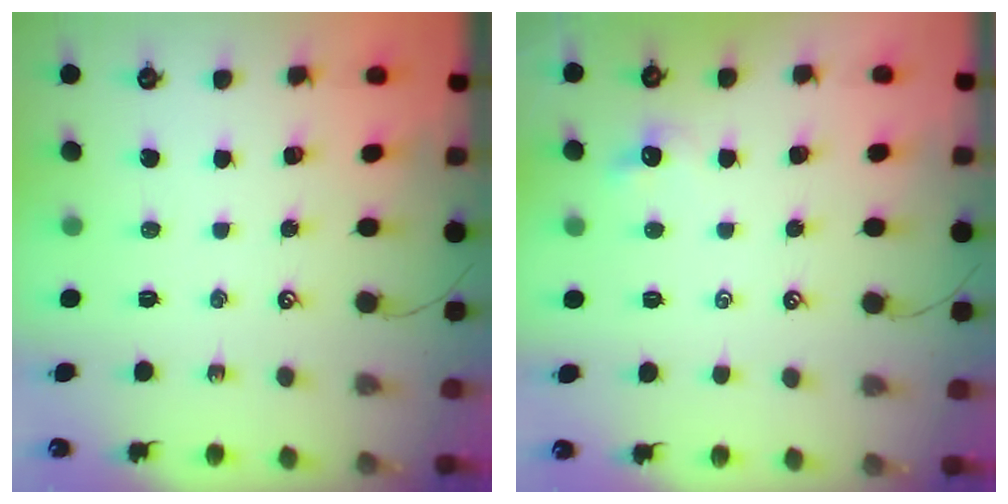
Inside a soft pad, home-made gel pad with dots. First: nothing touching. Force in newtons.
{"total": 0.7, "press": 0.6, "slide": 0.5}